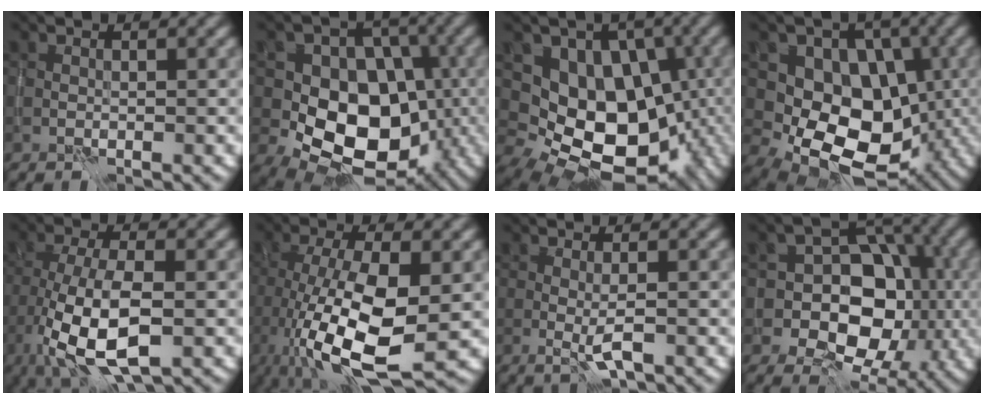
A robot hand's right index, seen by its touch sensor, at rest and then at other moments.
{"total": 12.2, "force": [-2.2, 9.3, 7.6], "torque": [-0.072, 0.001, -0.058]}
{"total": 13.8, "force": [-1.5, 10.1, 9.3], "torque": [-0.100, -0.011, -0.020]}
{"total": 11.2, "force": [-1.4, 8.2, 7.5], "torque": [-0.079, -0.008, -0.031]}
{"total": 9.5, "force": [-3.6, 3.7, 8.0], "torque": [-0.169, -0.008, -0.064]}
{"total": 11.0, "force": [-2.5, 4.0, 10.0], "torque": [-0.201, -0.022, -0.040]}
{"total": 1.7, "force": [-0.3, 0.1, 1.7], "torque": [-0.036, -0.008, -0.005]}
{"total": 10.1, "force": [-1.9, 7.4, 6.6], "torque": [-0.046, 0.013, -0.054]}